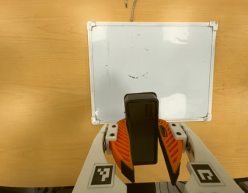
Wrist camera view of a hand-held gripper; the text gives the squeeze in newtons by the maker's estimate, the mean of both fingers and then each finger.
{"total": 11.4, "left": 10.9, "right": 12.0}